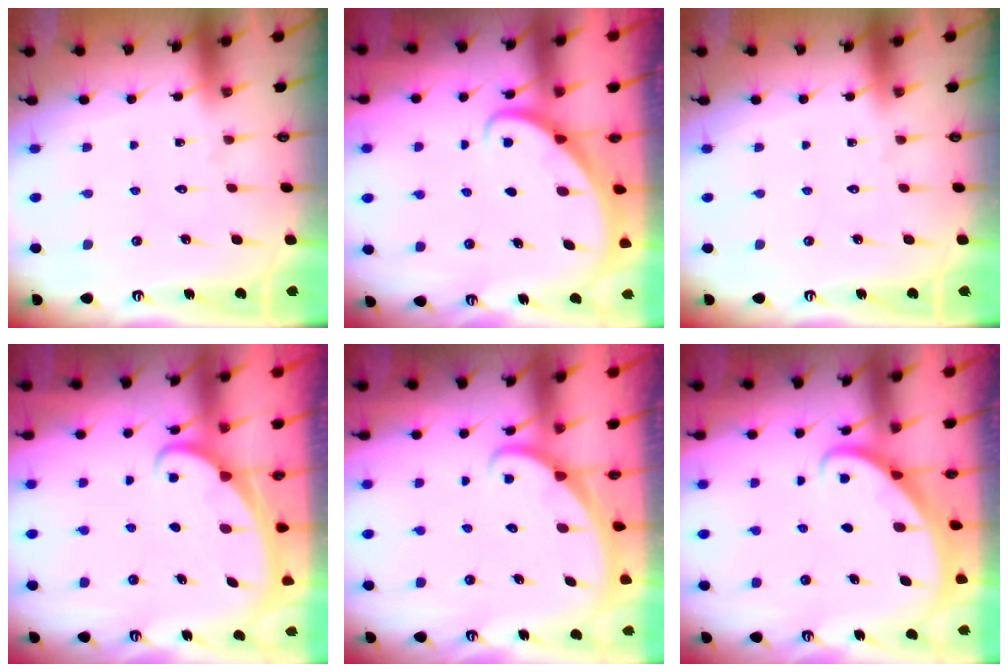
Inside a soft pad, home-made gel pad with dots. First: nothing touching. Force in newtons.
{"total": 2.3, "press": 2.3, "slide": 0.2}
{"total": 0.0}
{"total": 2.2, "press": 2.2, "slide": 0.3}
{"total": 2.0, "press": 2.0, "slide": 0.0}
{"total": 2.8, "press": 2.8, "slide": 0.2}